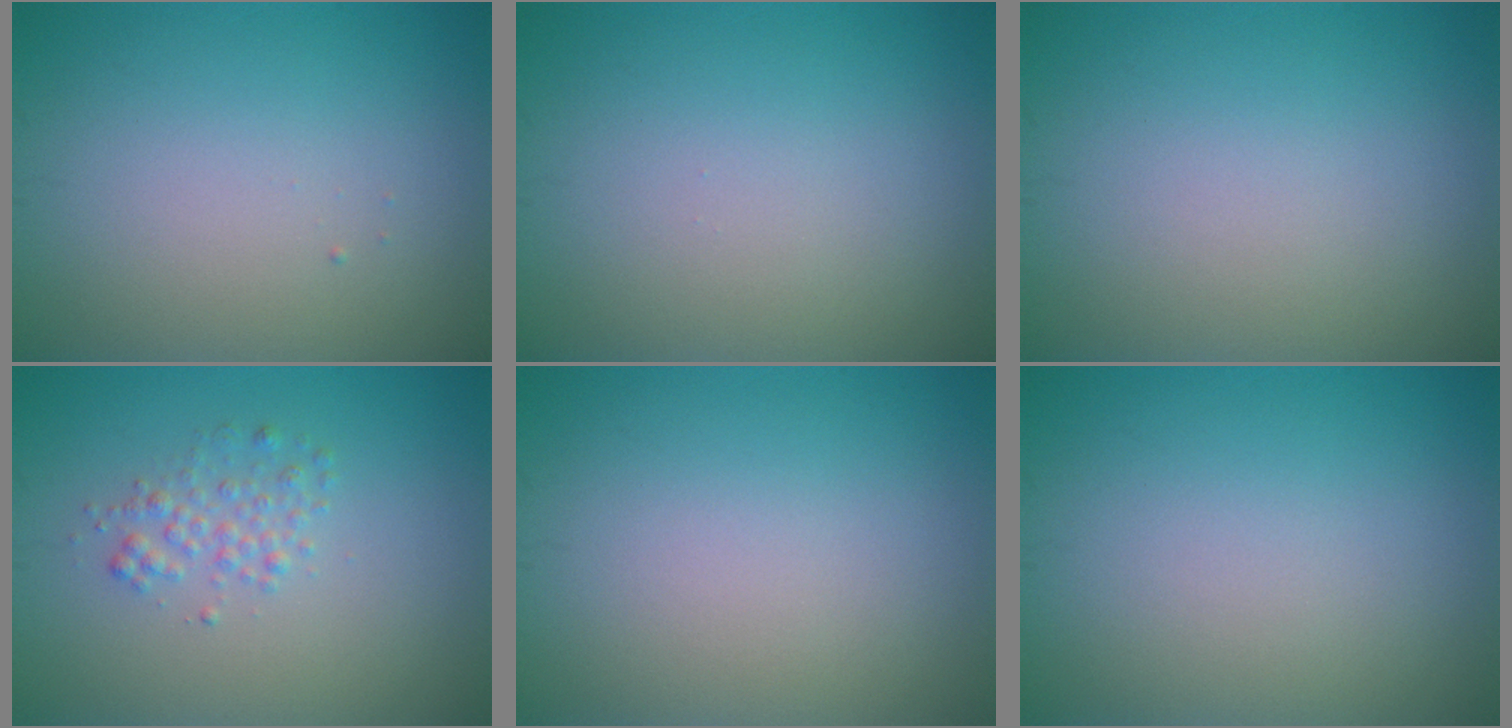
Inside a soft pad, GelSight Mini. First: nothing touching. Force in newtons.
{"total": 0.0}
{"total": 0.0}
{"total": 1.7, "press": 1.7, "slide": 0.0}
{"total": 0.0}
{"total": 0.0}